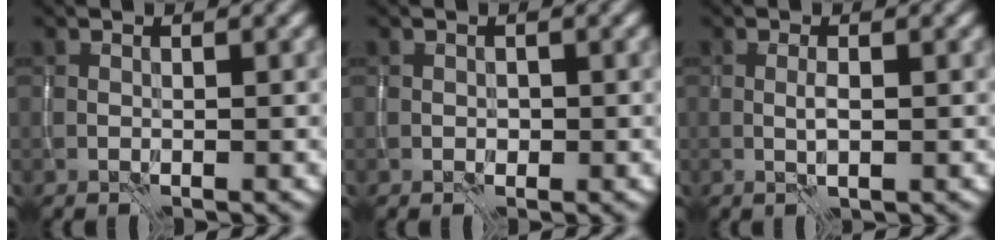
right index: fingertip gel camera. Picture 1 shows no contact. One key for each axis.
{"total": 0.8, "fx": -0.2, "fy": 0.7, "fz": 0.3, "tx": -0.005, "ty": -0.005, "tz": 0.001}
{"total": 1.1, "fx": -0.1, "fy": 0.1, "fz": 1.1, "tx": -0.022, "ty": -0.001, "tz": -0.002}